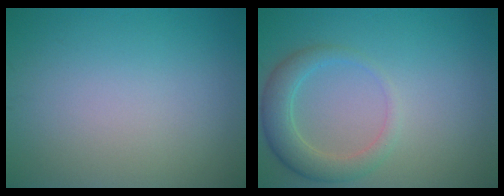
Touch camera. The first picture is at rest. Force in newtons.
{"total": 3.6, "press": 3.5, "slide": 0.5}